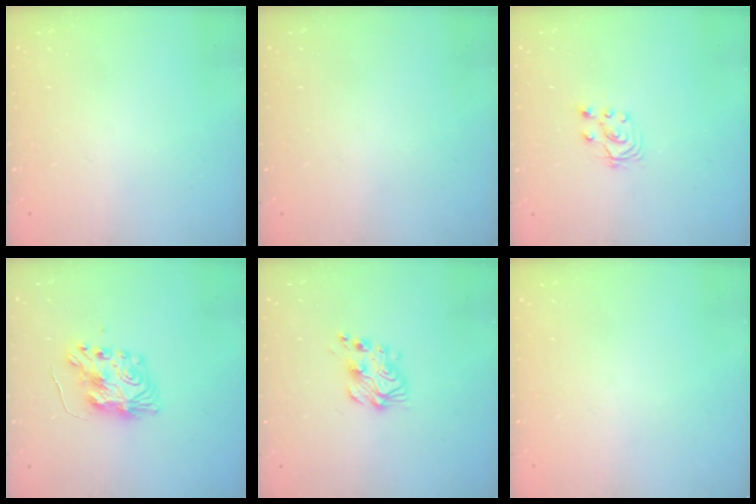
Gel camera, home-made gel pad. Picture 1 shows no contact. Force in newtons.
{"total": 0.0}
{"total": 3.1, "press": 3.0, "slide": 0.7}
{"total": 9.0, "press": 9.0, "slide": 0.9}
{"total": 8.1, "press": 8.1, "slide": 0.4}
{"total": 0.0}